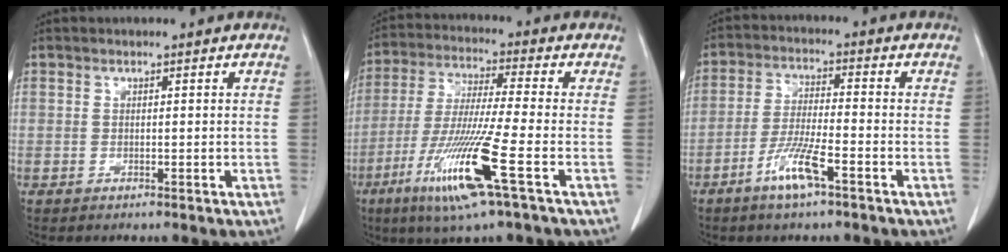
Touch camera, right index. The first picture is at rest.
{"total": 14.0, "force": [-6.0, -0.8, 12.6], "torque": [-0.259, -0.031, -0.116]}
{"total": 7.2, "force": [-4.1, 0.7, 5.8], "torque": [-0.120, -0.007, -0.080]}